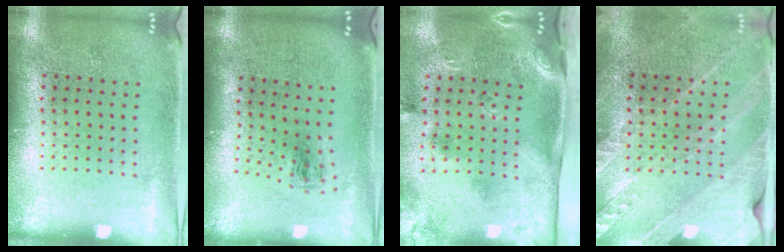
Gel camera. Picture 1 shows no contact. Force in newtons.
{"total": 0.6, "press": 0.3, "slide": 0.6}
{"total": 2.9, "press": 1.8, "slide": 2.2}
{"total": 2.6, "press": 2.5, "slide": 0.6}